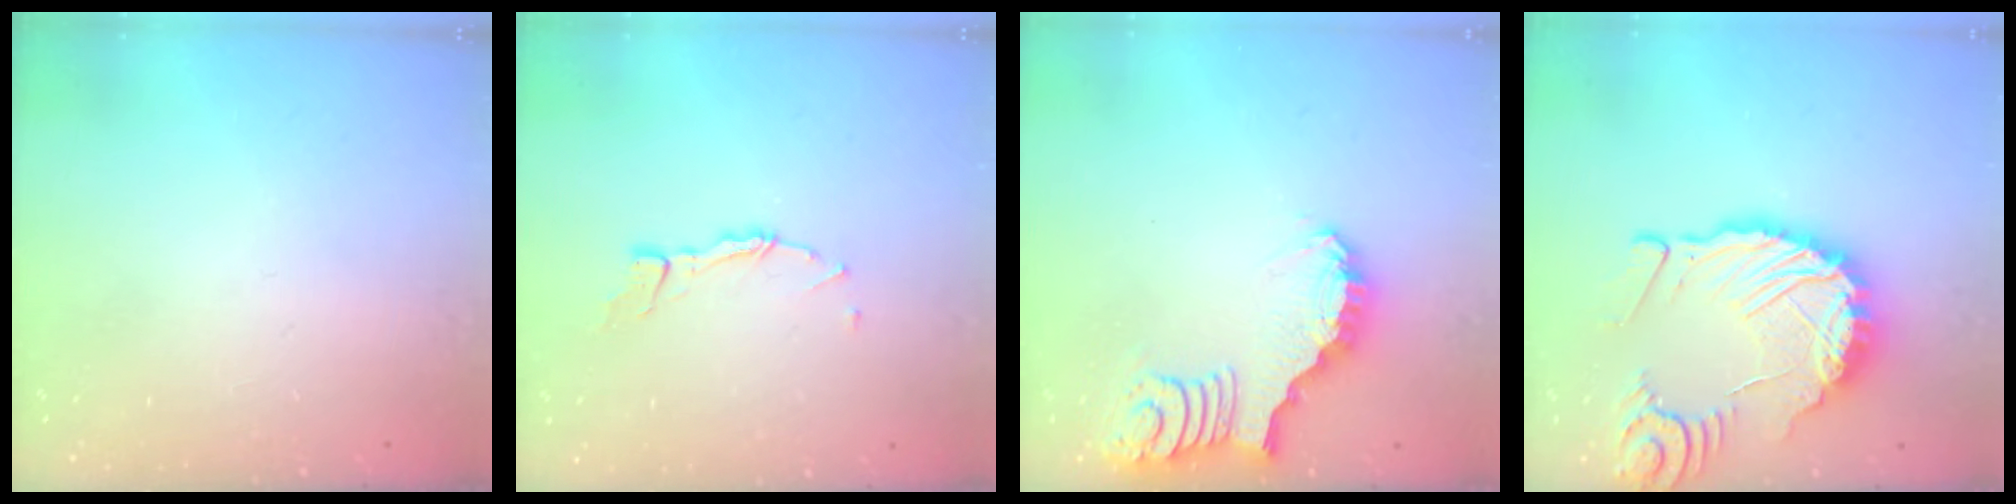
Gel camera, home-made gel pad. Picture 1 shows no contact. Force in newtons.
{"total": 5.1, "press": 5.1, "slide": 0.2}
{"total": 2.6, "press": 2.5, "slide": 0.5}
{"total": 14.2, "press": 14.1, "slide": 1.6}